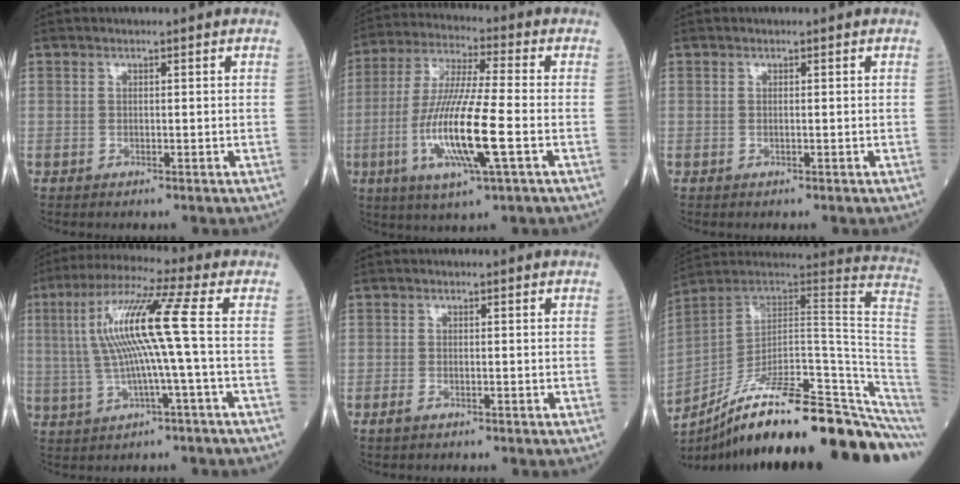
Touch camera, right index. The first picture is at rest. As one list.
[{"total": 14.6, "force": [-3.8, 0.7, 14.1], "torque": [-0.286, -0.016, -0.074]}, {"total": 0.0}, {"total": 11.8, "force": [0.8, -1.0, 11.7], "torque": [-0.232, 0.020, 0.013]}, {"total": 1.1, "force": [-0.8, 0.4, 0.7], "torque": [-0.019, -0.001, -0.014]}, {"total": 27.4, "force": [-20.2, 1.5, 18.5], "torque": [-0.166, 0.021, -0.306]}]